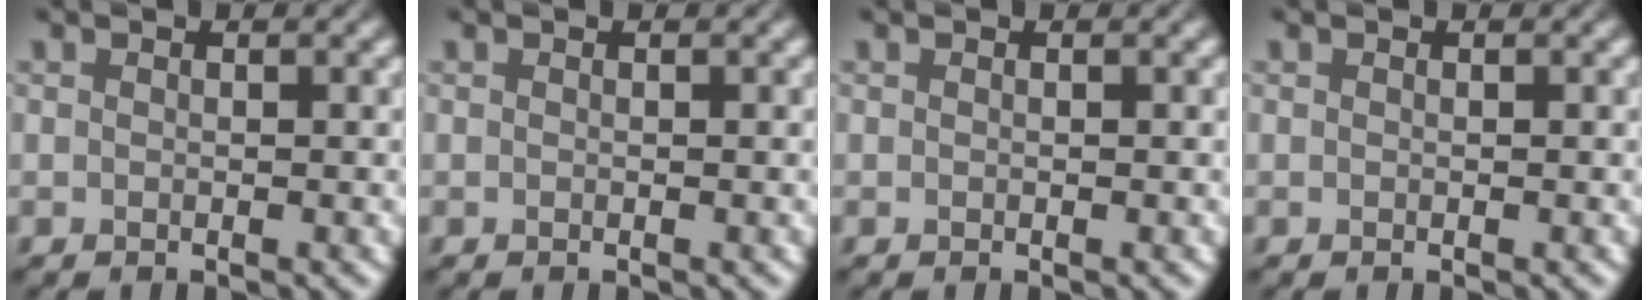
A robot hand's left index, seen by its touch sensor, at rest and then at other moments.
{"total": 0.0}
{"total": 0.0}
{"total": 0.0}